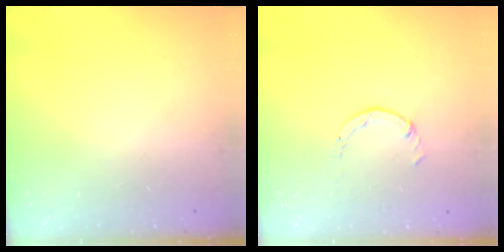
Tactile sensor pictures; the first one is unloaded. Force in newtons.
{"total": 0.7, "press": 0.7, "slide": 0.2}